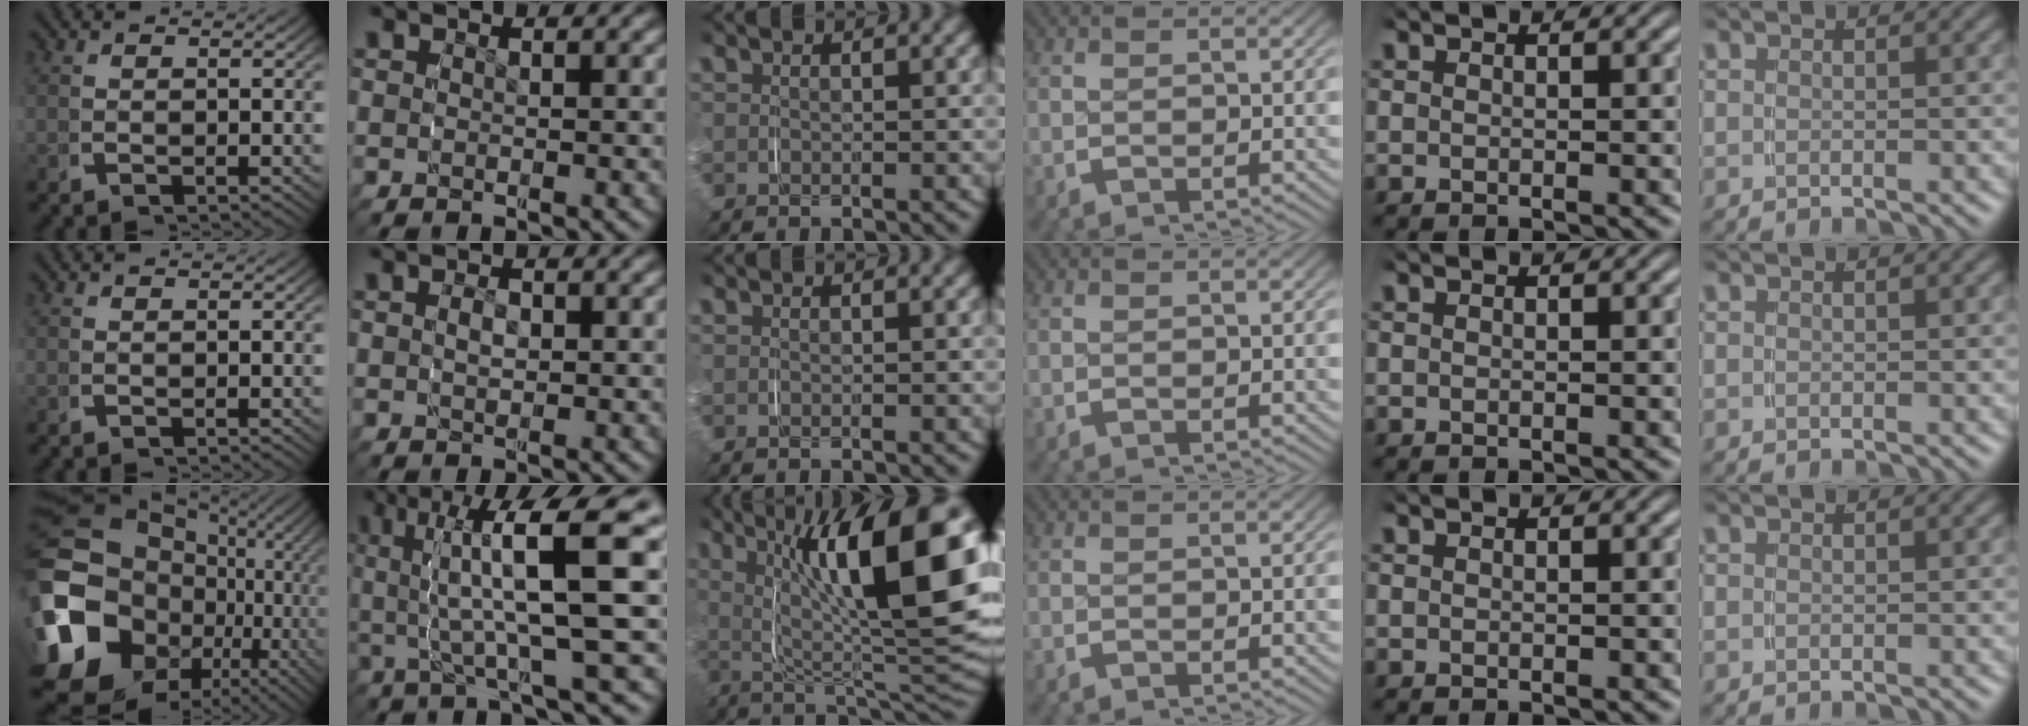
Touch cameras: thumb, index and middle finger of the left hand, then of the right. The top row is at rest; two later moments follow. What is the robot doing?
{"motion": "grasp_and_lifting", "object": "map"}